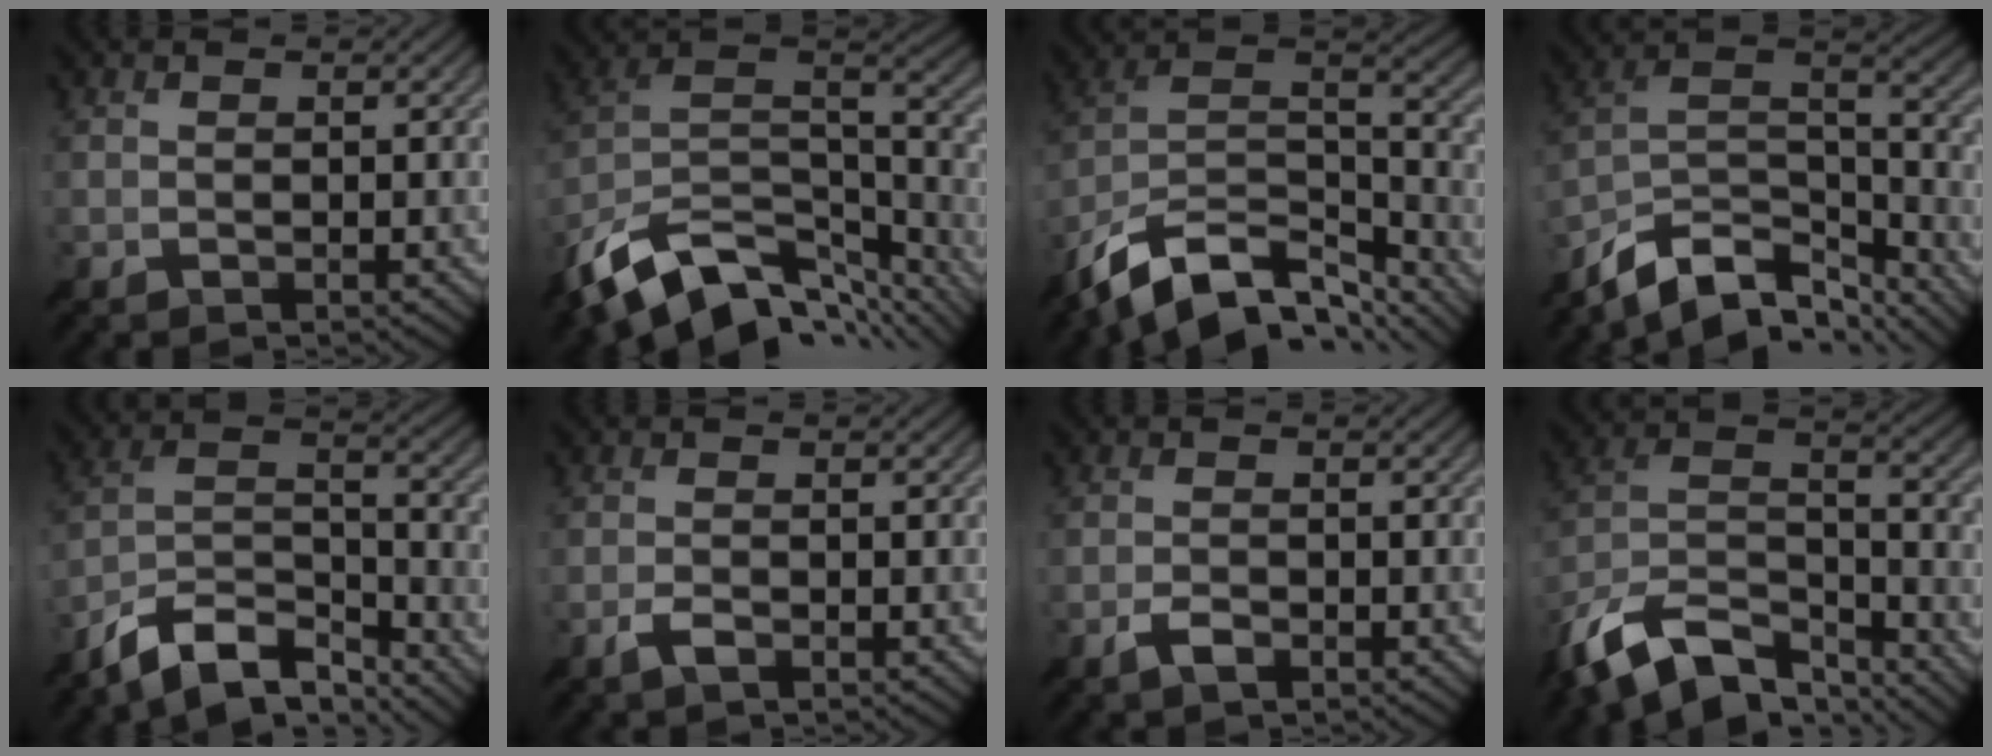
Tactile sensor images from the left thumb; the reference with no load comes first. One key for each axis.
{"total": 15.5, "fx": -9.7, "fy": 7.9, "fz": 9.1, "tx": -0.225, "ty": -0.021, "tz": -0.153}
{"total": 15.3, "fx": -10.2, "fy": 7.4, "fz": 8.7, "tx": -0.220, "ty": -0.015, "tz": -0.171}
{"total": 12.5, "fx": -9.3, "fy": 5.5, "fz": 6.2, "tx": -0.139, "ty": 0.002, "tz": -0.168}
{"total": 10.8, "fx": -8.6, "fy": 3.4, "fz": 5.6, "tx": -0.102, "ty": 0.009, "tz": -0.171}
{"total": 1.5, "fx": -0.8, "fy": 0.4, "fz": 1.2, "tx": -0.028, "ty": 0.003, "tz": -0.018}
{"total": 1.8, "fx": -1.0, "fy": 0.6, "fz": 1.3, "tx": -0.030, "ty": 0.002, "tz": -0.023}
{"total": 14.5, "fx": -10.6, "fy": 6.1, "fz": 7.7, "tx": -0.187, "ty": 0.000, "tz": -0.198}